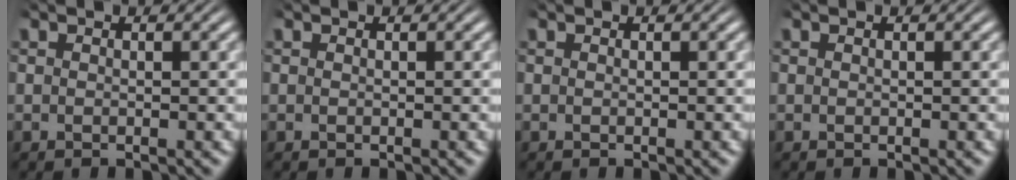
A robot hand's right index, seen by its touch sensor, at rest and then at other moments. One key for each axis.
{"total": 0.0}
{"total": 0.0}
{"total": 0.0}